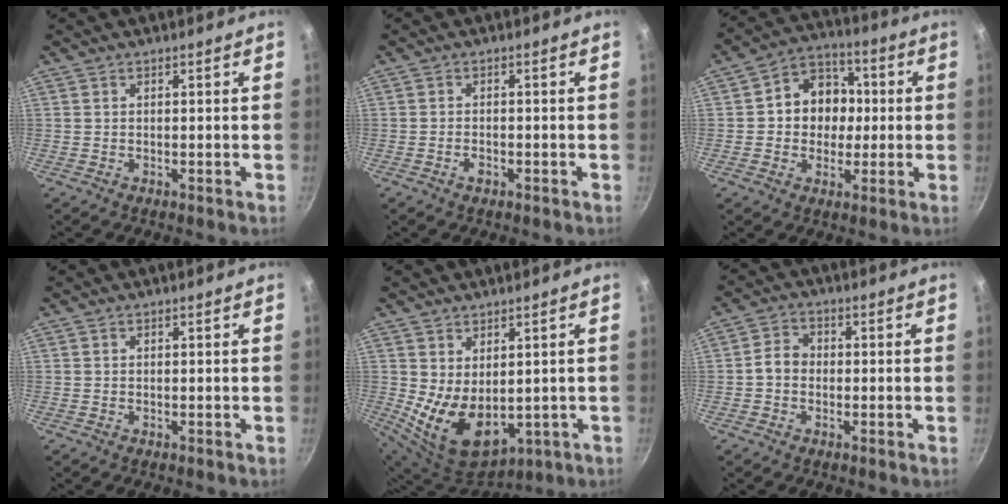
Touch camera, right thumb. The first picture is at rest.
{"total": 1.8, "force": [-0.9, 1.0, 1.2], "torque": [-0.023, 0.009, -0.019]}
{"total": 11.1, "force": [0.5, 9.6, 5.6], "torque": [-0.035, 0.019, -0.009]}
{"total": 0.0}
{"total": 11.6, "force": [0.4, 7.6, 8.7], "torque": [-0.130, -0.032, 0.037]}
{"total": 3.9, "force": [-0.6, 3.3, 2.1], "torque": [-0.022, 0.018, -0.021]}